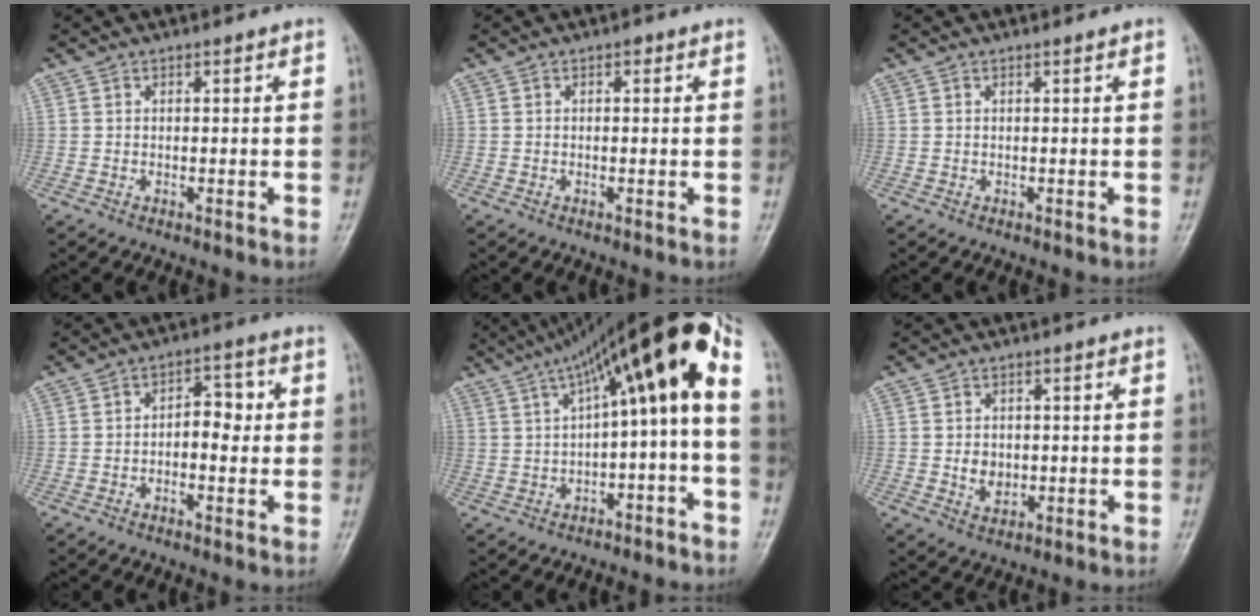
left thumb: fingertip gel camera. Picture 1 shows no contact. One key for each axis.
{"total": 1.2, "fx": 0.2, "fy": 0.8, "fz": 0.9, "tx": -0.007, "ty": 0.005, "tz": -0.002}
{"total": 0.0}
{"total": 5.8, "fx": -0.2, "fy": 3.3, "fz": 4.7, "tx": -0.048, "ty": 0.022, "tz": -0.010}
{"total": 15.1, "fx": 1.8, "fy": 3.5, "fz": 14.5, "tx": -0.230, "ty": 0.073, "tz": 0.030}
{"total": 4.1, "fx": -0.4, "fy": 3.2, "fz": 2.5, "tx": -0.025, "ty": 0.000, "tz": -0.002}